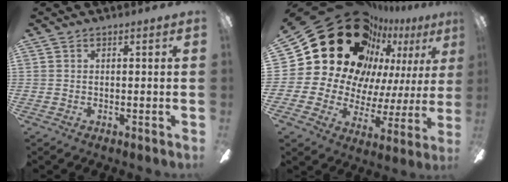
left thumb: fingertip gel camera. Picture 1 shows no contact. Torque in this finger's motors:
{"motor_torque": [1.58, 3.43, 1.35, -1.42, 0.15]}